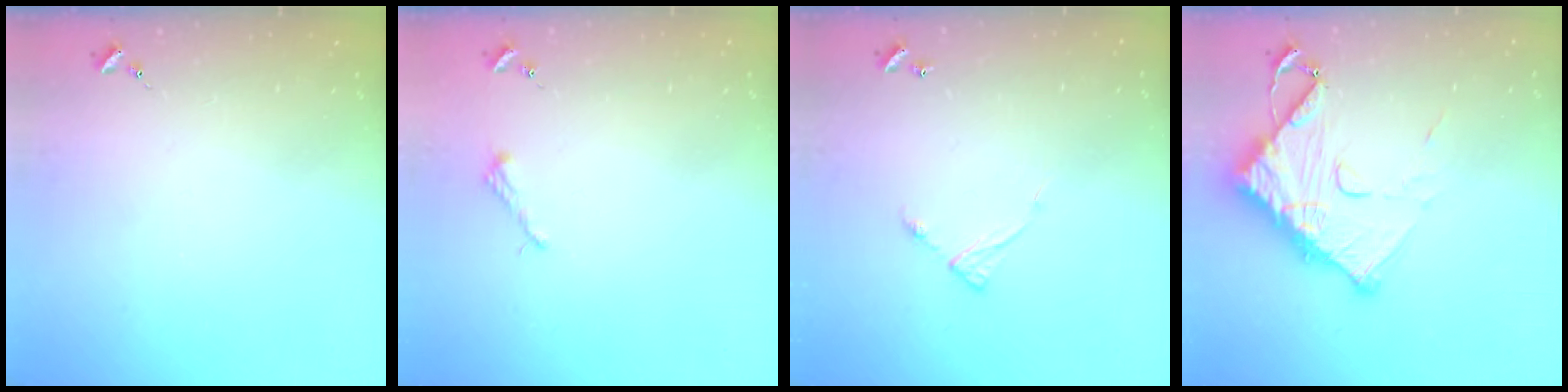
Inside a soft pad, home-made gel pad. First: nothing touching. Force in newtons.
{"total": 2.6, "press": 2.6, "slide": 0.3}
{"total": 5.8, "press": 5.7, "slide": 0.6}
{"total": 14.0, "press": 13.9, "slide": 1.3}